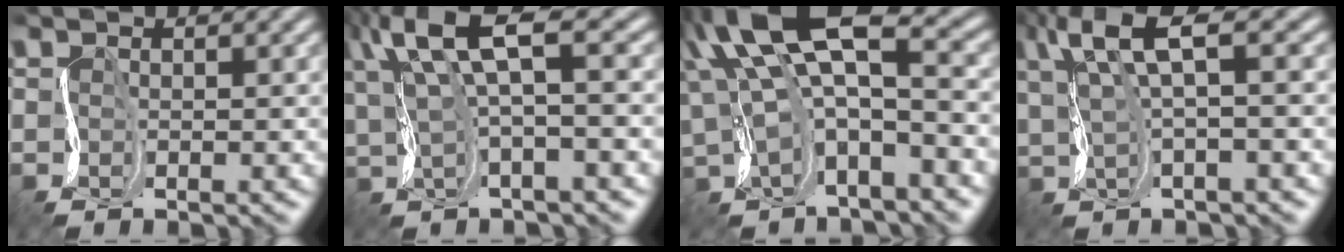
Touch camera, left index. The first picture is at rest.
{"total": 6.8, "force": [3.6, 1.5, 5.6], "torque": [-0.110, 0.028, 0.070]}
{"total": 9.1, "force": [3.5, 3.5, 7.6], "torque": [-0.150, 0.021, 0.062]}
{"total": 5.6, "force": [3.1, 1.1, 4.4], "torque": [-0.087, 0.020, 0.063]}